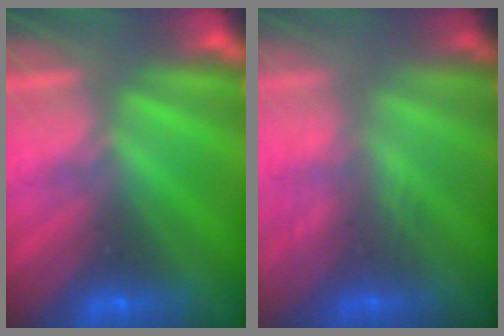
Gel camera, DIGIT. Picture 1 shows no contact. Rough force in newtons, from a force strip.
{"total": 2.9}